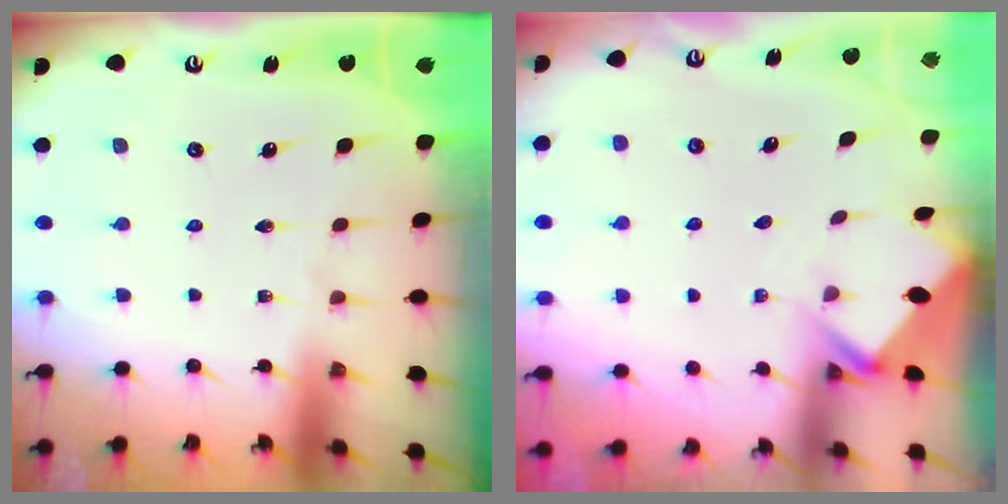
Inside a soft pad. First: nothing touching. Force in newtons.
{"total": 2.8, "press": 2.8, "slide": 0.2}